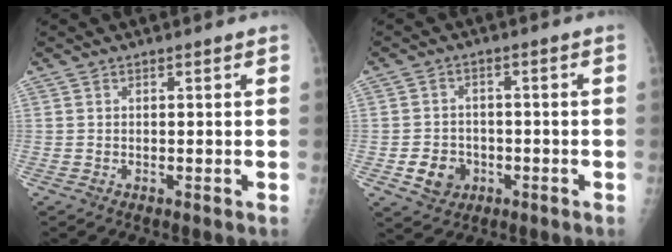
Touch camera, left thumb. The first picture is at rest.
{"total": 5.9, "force": [-2.0, 5.0, 2.4], "torque": [-0.020, 0.010, -0.027]}